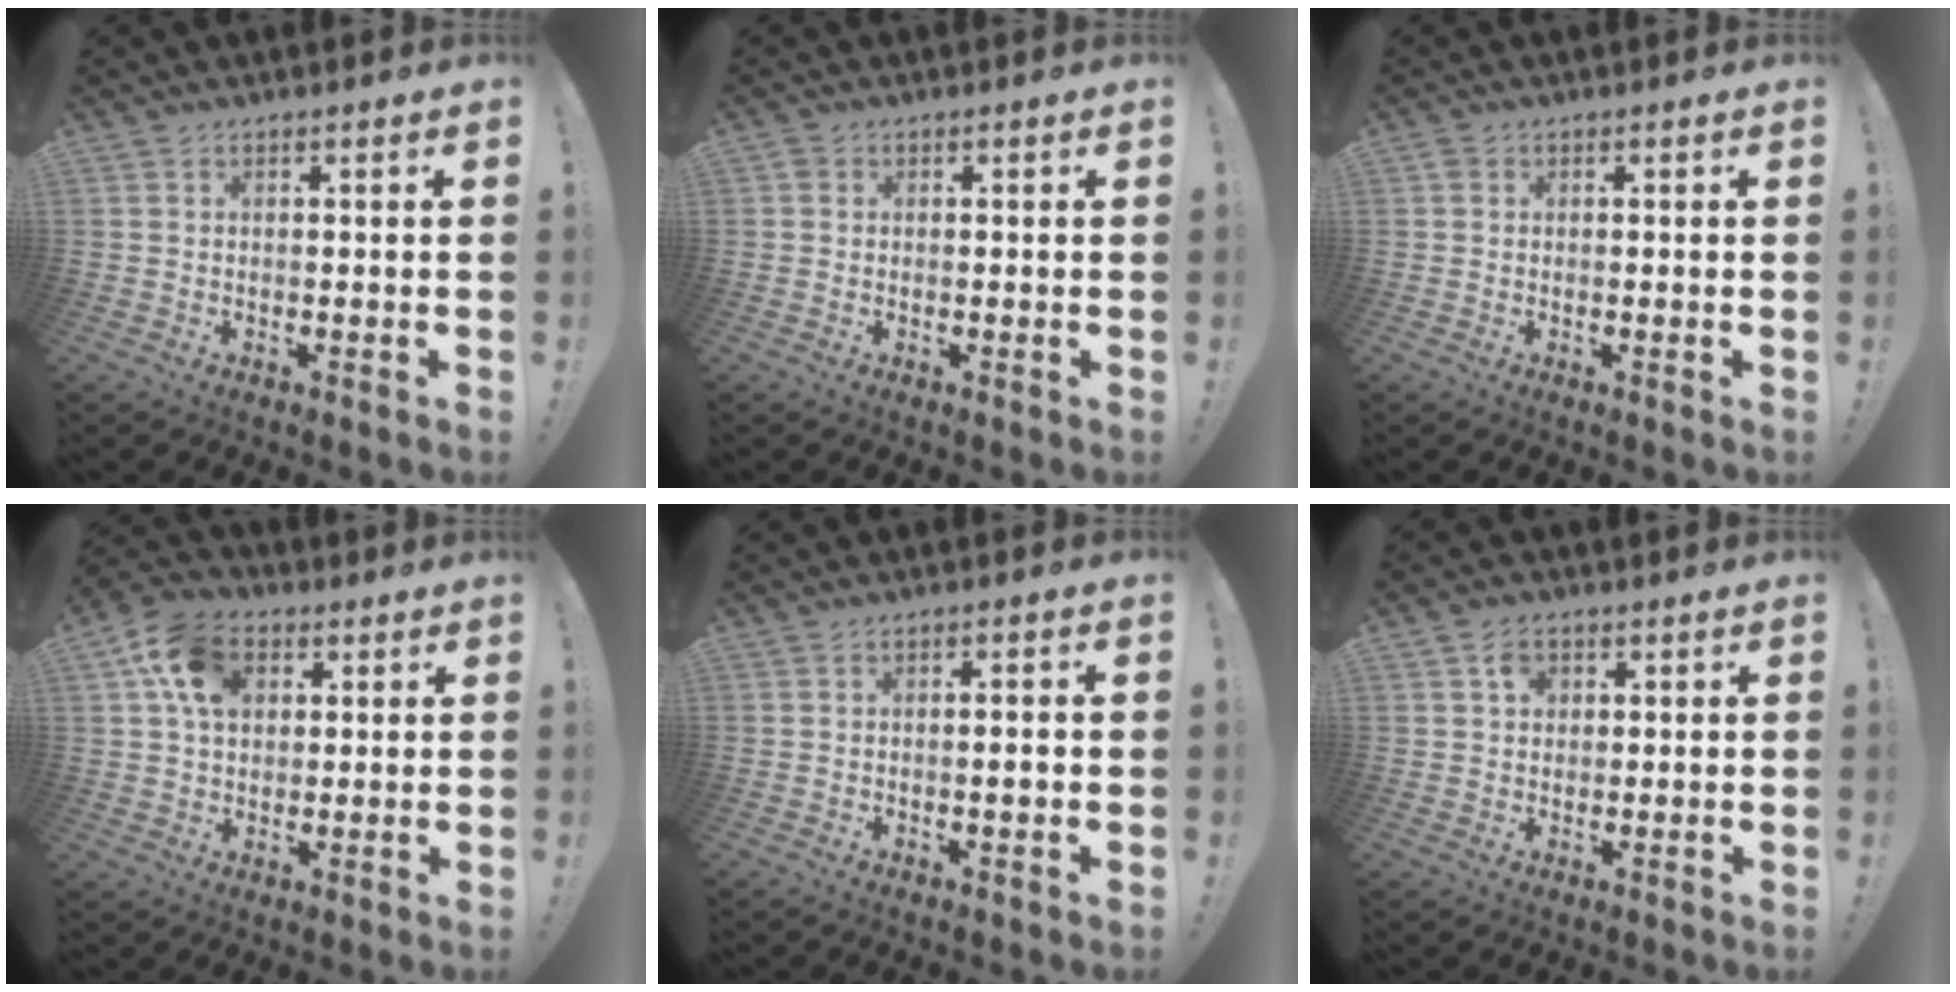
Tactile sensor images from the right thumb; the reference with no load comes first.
{"total": 0.8, "force": [0.1, 0.7, 0.4], "torque": [-0.005, 0.002, 0.001]}
{"total": 0.7, "force": [0.2, 0.6, 0.4], "torque": [-0.013, 0.005, 0.004]}
{"total": 12.6, "force": [4.6, 9.4, 7.0], "torque": [-0.117, -0.001, 0.093]}
{"total": 2.3, "force": [-0.5, -0.1, 2.3], "torque": [-0.039, 0.000, -0.011]}
{"total": 3.5, "force": [1.4, 2.8, 1.5], "torque": [-0.013, -0.003, 0.021]}